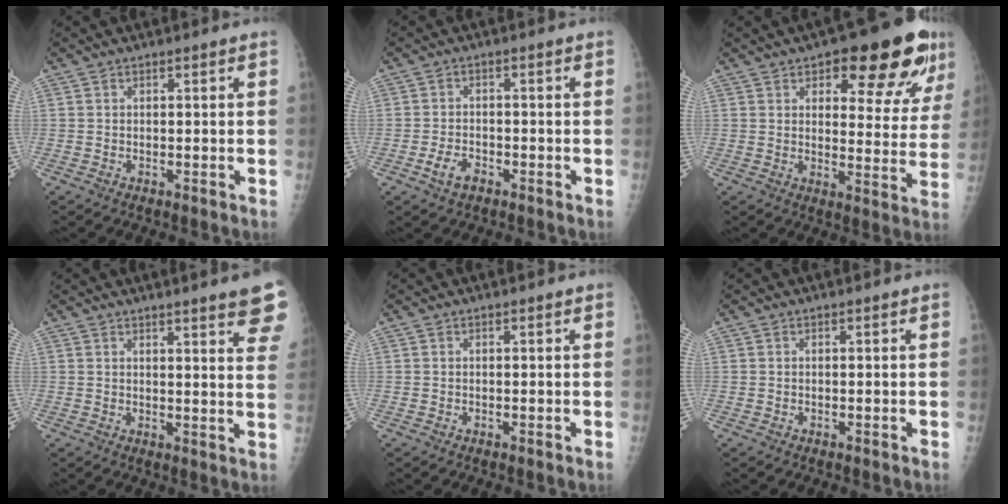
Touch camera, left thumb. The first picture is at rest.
{"total": 3.5, "force": [-1.9, 2.0, 2.1], "torque": [-0.042, 0.011, -0.033]}
{"total": 17.0, "force": [9.4, 6.6, 12.5], "torque": [-0.111, -0.033, 0.122]}
{"total": 12.0, "force": [8.8, 1.6, 8.0], "torque": [-0.073, -0.036, 0.089]}
{"total": 0.0}
{"total": 0.0}